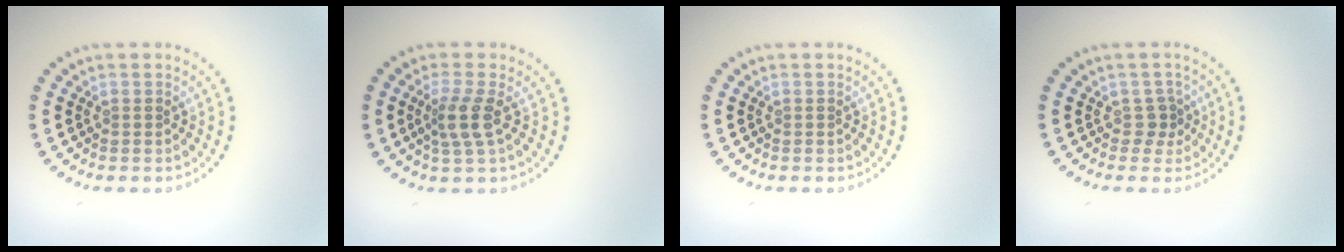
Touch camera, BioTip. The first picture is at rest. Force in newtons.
{"total": 2.6, "press": 2.0, "slide": 1.7}
{"total": 0.0}
{"total": 1.4, "press": 1.0, "slide": 1.0}